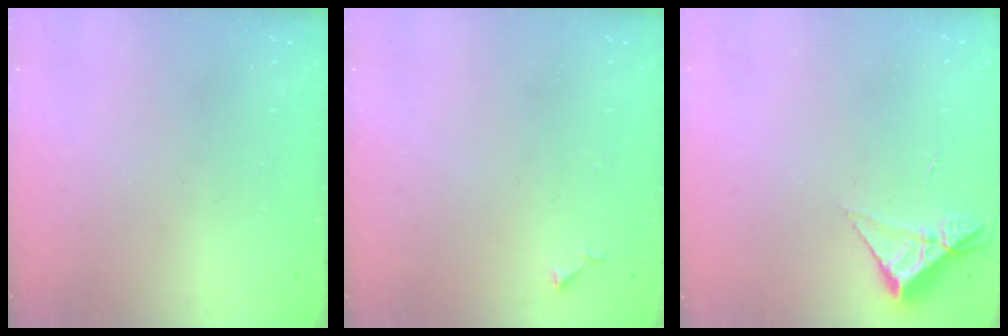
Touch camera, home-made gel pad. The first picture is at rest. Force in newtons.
{"total": 4.5, "press": 4.5, "slide": 0.6}
{"total": 5.2, "press": 5.2, "slide": 0.3}